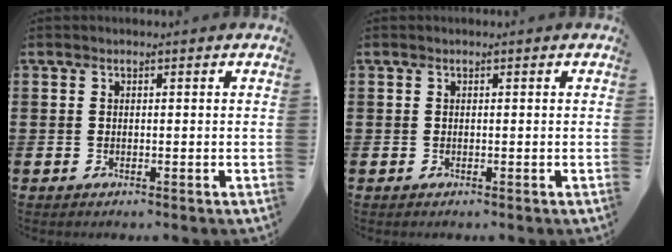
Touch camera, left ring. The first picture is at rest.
{"total": 0.0}